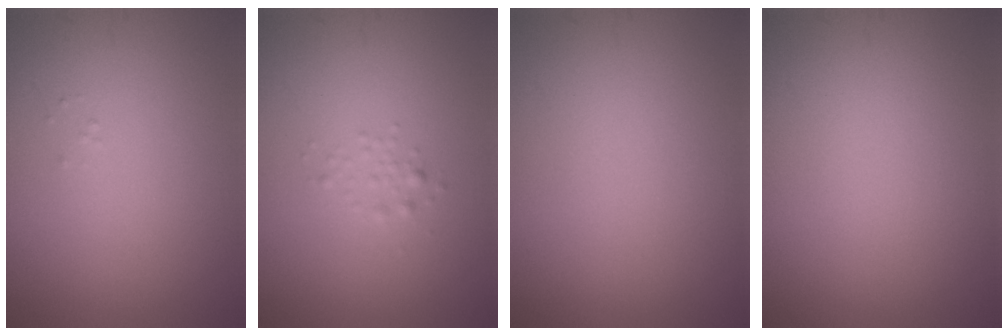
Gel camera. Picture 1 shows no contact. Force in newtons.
{"total": 0.9, "press": 0.9, "slide": 0.0}
{"total": 0.0}
{"total": 0.0}